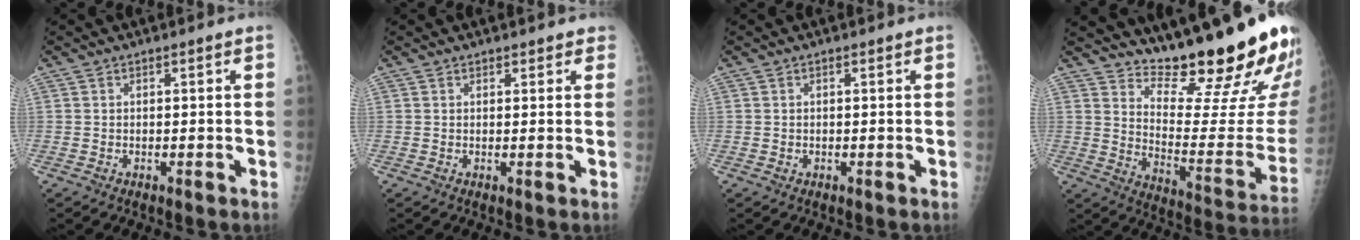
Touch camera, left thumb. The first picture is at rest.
{"total": 1.7, "force": [1.5, 0.9, 0.4], "torque": [0.017, -0.003, 0.012]}
{"total": 0.5, "force": [0.1, 0.5, 0.2], "torque": [0.001, 0.000, 0.001]}
{"total": 24.6, "force": [19.9, 4.7, 13.6], "torque": [-0.165, -0.171, 0.272]}